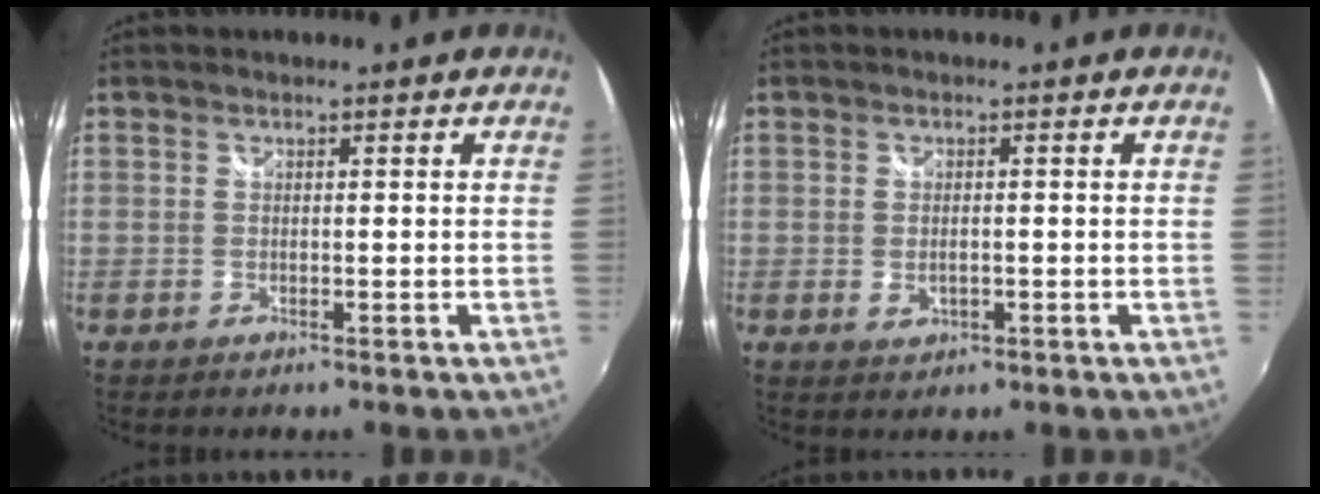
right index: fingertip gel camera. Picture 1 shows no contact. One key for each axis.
{"total": 2.3, "fx": -0.5, "fy": 1.7, "fz": 1.6, "tx": -0.030, "ty": -0.004, "tz": -0.006}